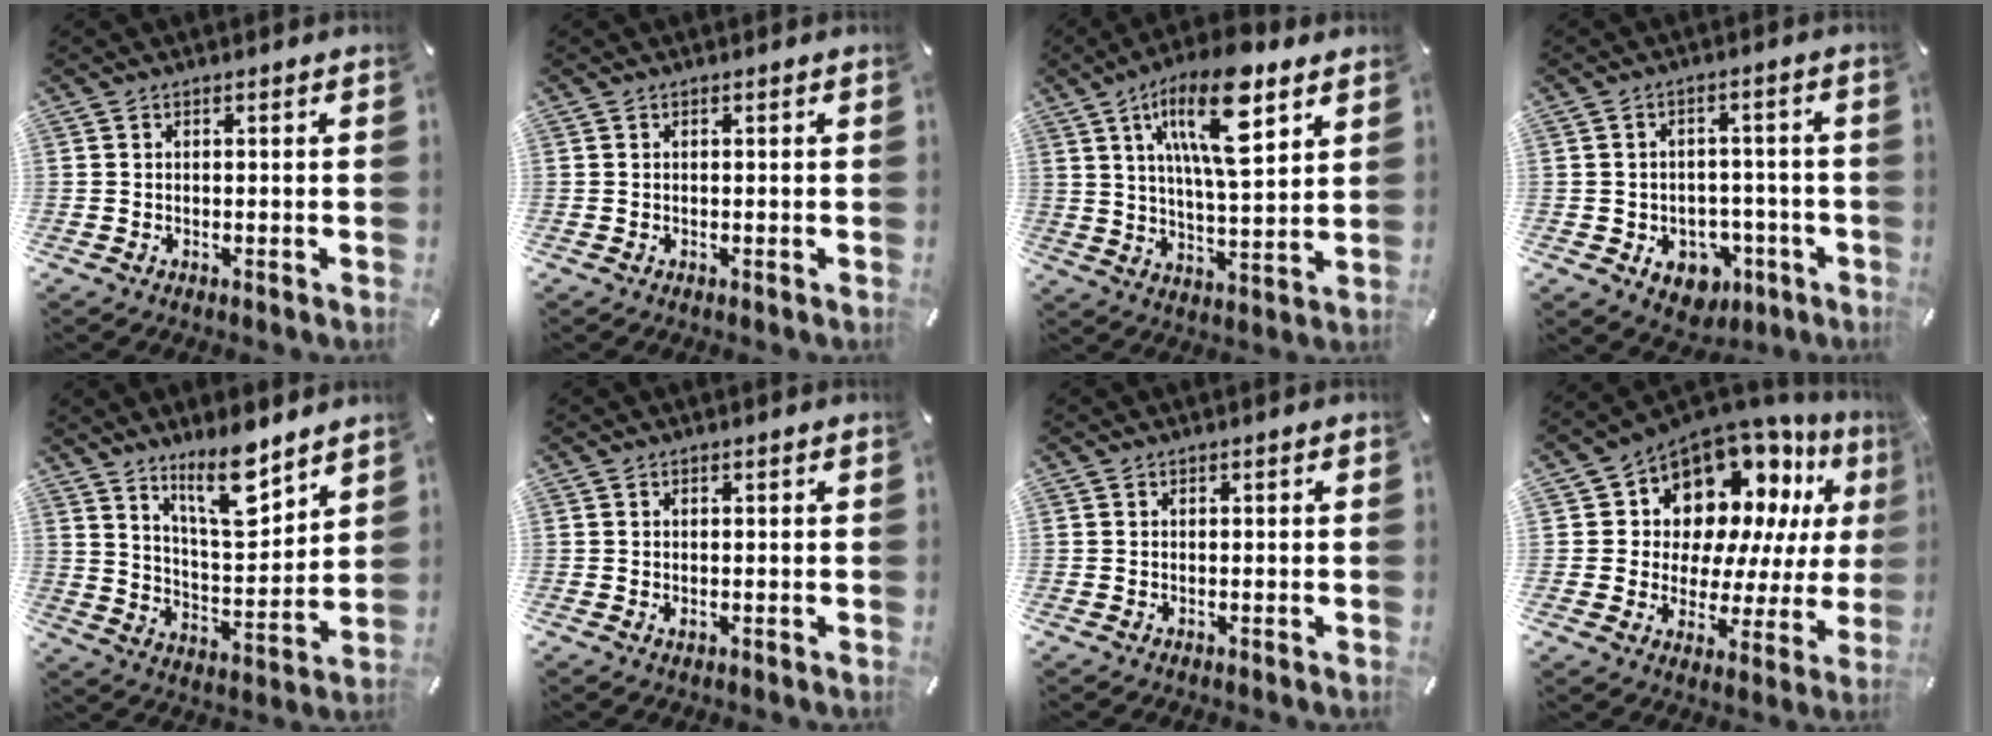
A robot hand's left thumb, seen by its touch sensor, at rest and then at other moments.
{"total": 0.0}
{"total": 17.9, "force": [9.0, 5.8, 14.3], "torque": [-0.248, -0.027, 0.141]}
{"total": 7.7, "force": [-2.8, 6.4, 3.2], "torque": [-0.032, 0.018, -0.043]}
{"total": 13.1, "force": [9.8, 3.8, 7.8], "torque": [-0.130, -0.064, 0.170]}
{"total": 0.7, "force": [0.0, 0.4, 0.5], "torque": [-0.001, -0.002, -0.002]}
{"total": 0.0}
{"total": 14.1, "force": [9.6, 9.1, 5.0], "torque": [-0.089, -0.087, 0.174]}